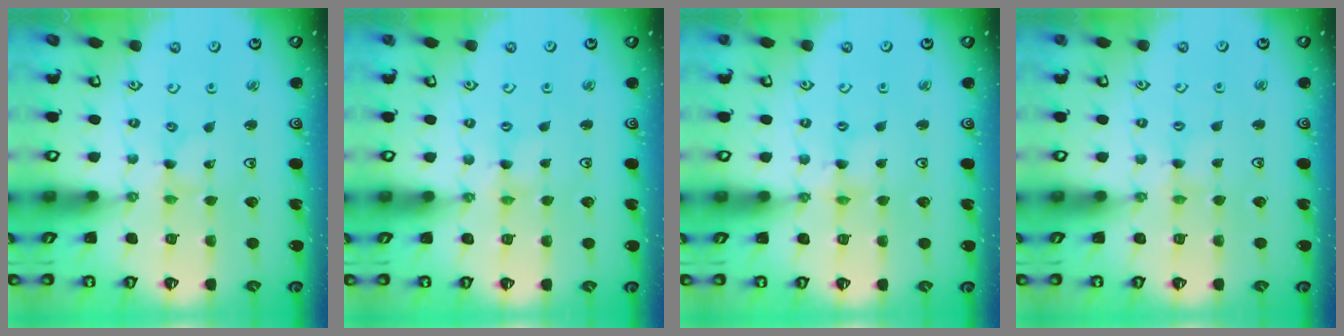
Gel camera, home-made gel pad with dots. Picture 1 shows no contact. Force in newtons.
{"total": 0.5, "press": 0.5, "slide": 0.1}
{"total": 1.7, "press": 1.7, "slide": 0.2}
{"total": 1.5, "press": 1.5, "slide": 0.3}